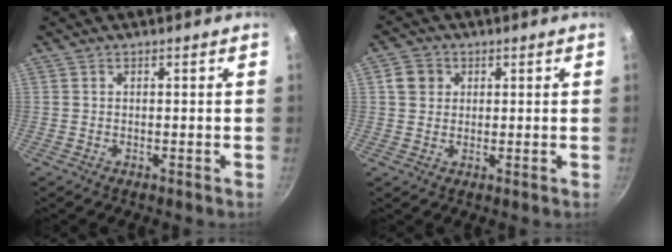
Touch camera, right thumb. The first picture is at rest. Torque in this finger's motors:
{"motor_torque": [-0.22, 0.17, 0.34, -0.20, -0.05]}